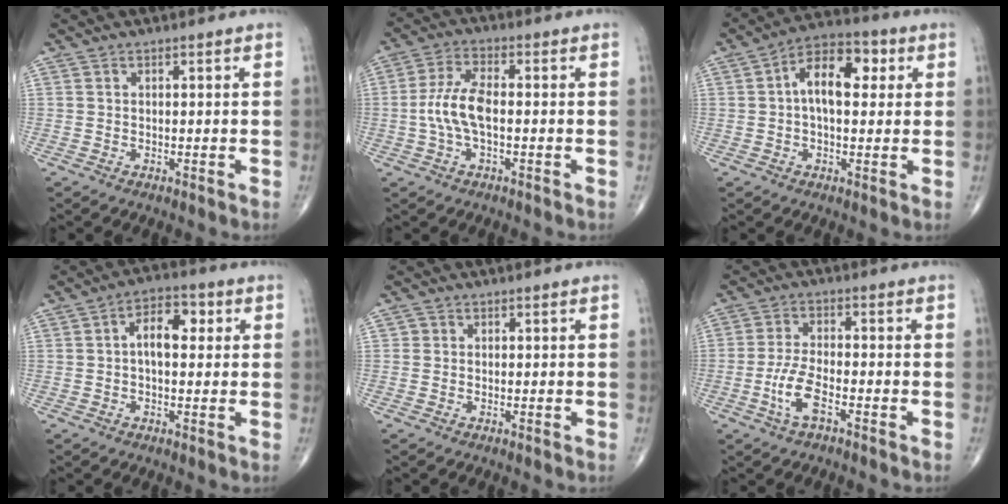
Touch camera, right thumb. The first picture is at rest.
{"total": 7.5, "force": [-0.9, 3.1, 6.8], "torque": [-0.155, 0.019, -0.021]}
{"total": 10.8, "force": [1.9, 6.0, 8.7], "torque": [-0.126, 0.026, 0.021]}
{"total": 6.9, "force": [1.0, 3.9, 5.6], "torque": [-0.077, 0.020, 0.008]}
{"total": 0.9, "force": [0.0, 0.9, 0.1], "torque": [0.003, 0.002, 0.000]}
{"total": 6.0, "force": [-2.6, 1.9, 5.0], "torque": [-0.109, 0.016, -0.050]}